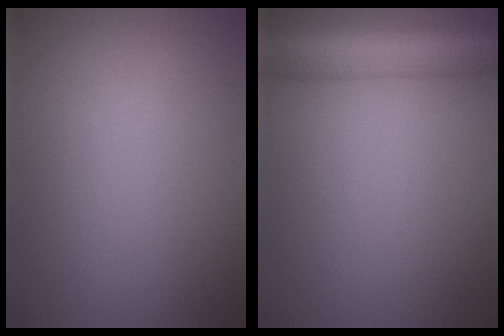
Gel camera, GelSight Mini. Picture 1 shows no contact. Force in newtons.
{"total": 6.6, "press": 6.6, "slide": 0.3}